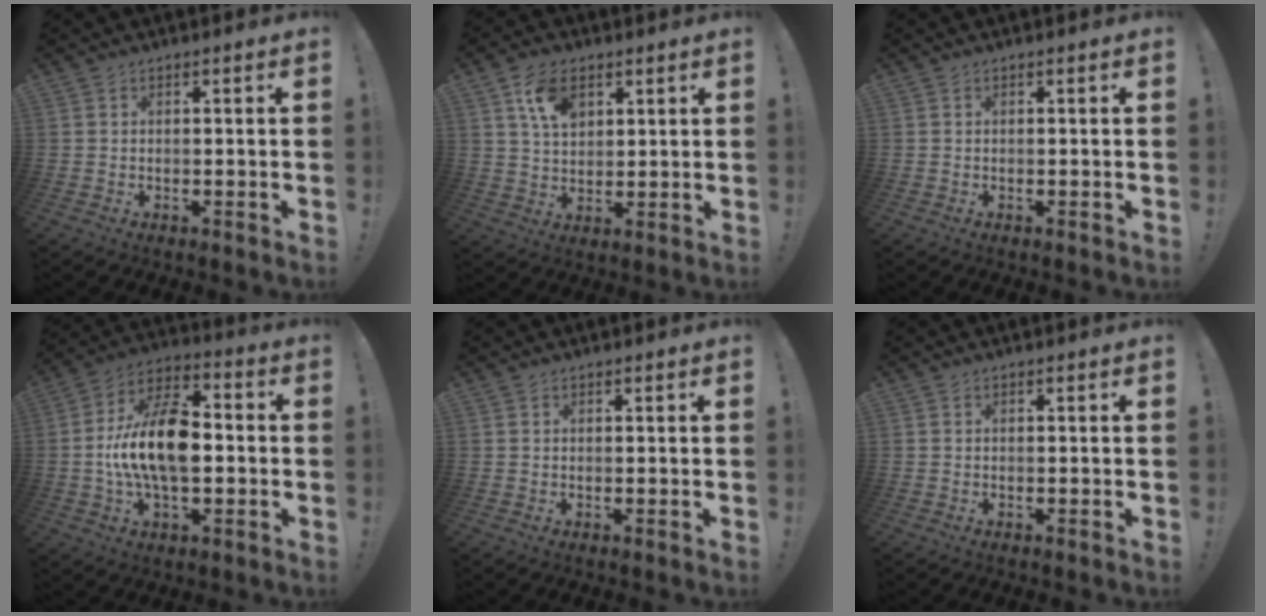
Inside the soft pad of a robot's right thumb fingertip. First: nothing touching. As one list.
[{"total": 9.8, "force": [5.0, 6.6, 5.0], "torque": [-0.075, -0.013, 0.095]}, {"total": 0.0}, {"total": 18.1, "force": [-1.2, 10.4, 14.8], "torque": [-0.275, 0.009, -0.022]}, {"total": 0.0}, {"total": 0.0}]